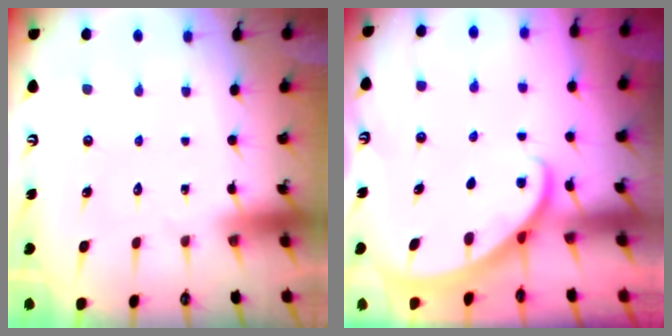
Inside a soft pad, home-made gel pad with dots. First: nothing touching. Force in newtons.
{"total": 1.7, "press": 1.7, "slide": 0.1}